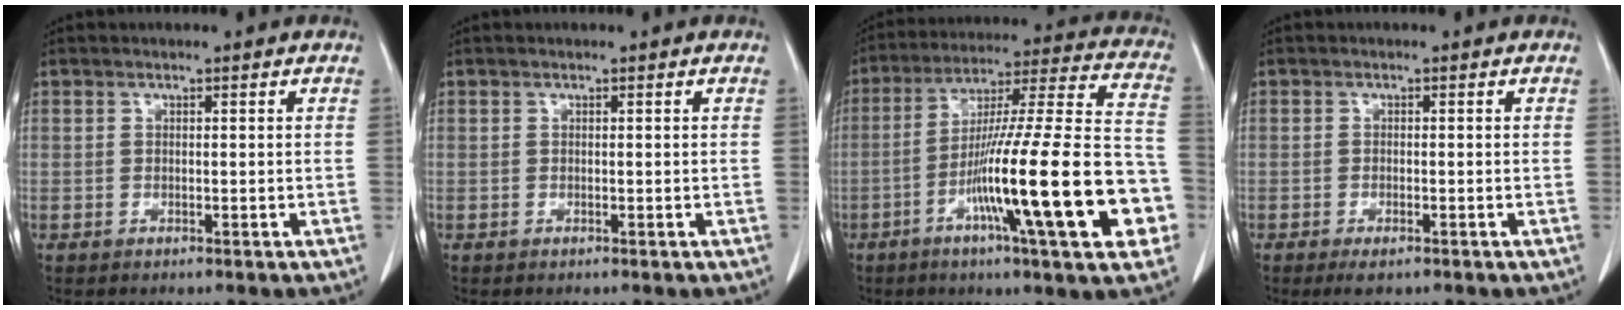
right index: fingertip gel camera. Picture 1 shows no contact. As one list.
[{"total": 0.0}, {"total": 25.5, "force": [-8.4, 1.4, 24.1], "torque": [-0.330, -0.007, -0.138]}, {"total": 2.4, "force": [-1.5, 0.8, 1.7], "torque": [-0.029, -0.004, -0.017]}]